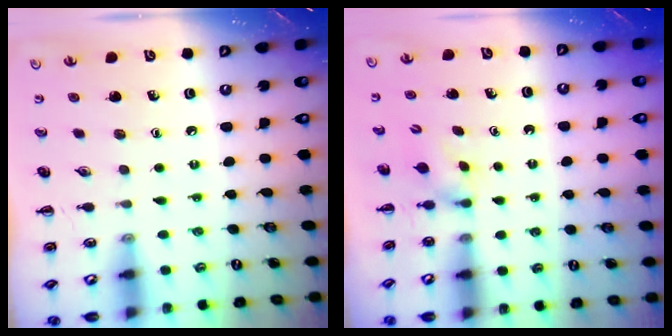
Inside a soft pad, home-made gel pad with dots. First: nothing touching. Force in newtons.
{"total": 1.8, "press": 1.5, "slide": 0.9}